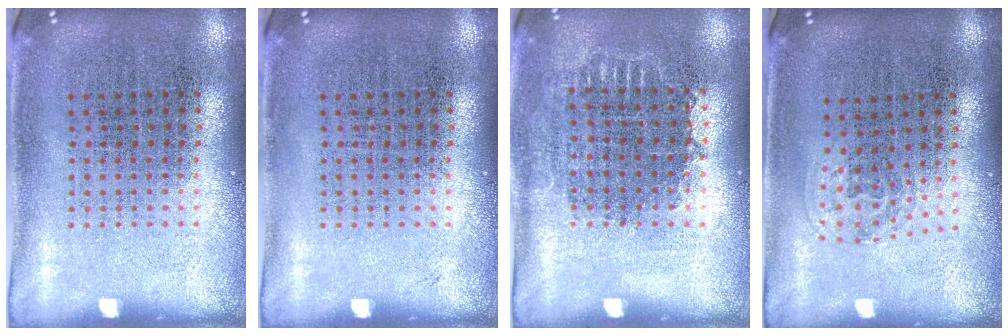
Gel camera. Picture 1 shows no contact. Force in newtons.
{"total": 0.0}
{"total": 0.8, "press": 0.7, "slide": 0.3}
{"total": 1.0, "press": 0.6, "slide": 0.7}